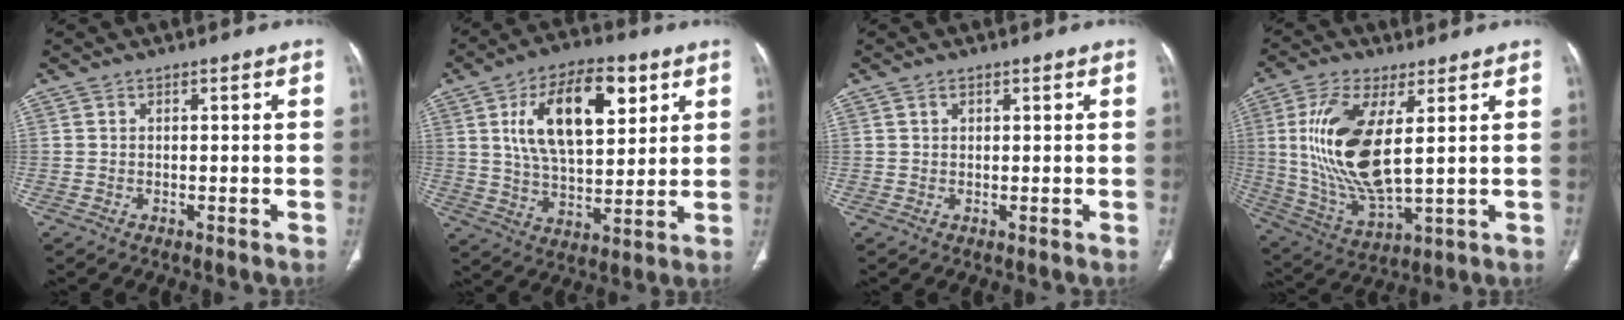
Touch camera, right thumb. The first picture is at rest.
{"total": 18.0, "force": [6.4, 9.0, 14.3], "torque": [-0.211, -0.015, 0.113]}
{"total": 0.9, "force": [0.5, 0.6, 0.5], "torque": [-0.007, -0.001, 0.008]}
{"total": 17.4, "force": [3.2, 6.9, 15.6], "torque": [-0.321, -0.023, 0.070]}